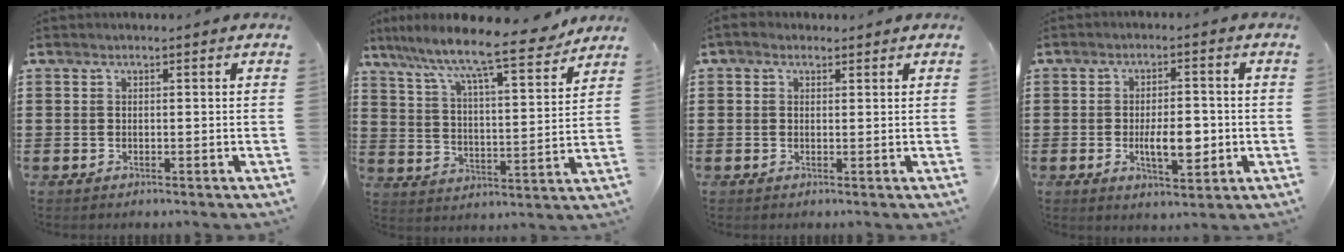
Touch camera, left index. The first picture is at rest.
{"total": 9.5, "force": [8.3, 0.2, 4.7], "torque": [-0.117, -0.059, 0.132]}
{"total": 1.1, "force": [0.5, 0.8, 0.5], "torque": [-0.013, 0.006, 0.010]}
{"total": 6.5, "force": [-1.3, 2.9, 5.7], "torque": [-0.089, -0.004, -0.027]}